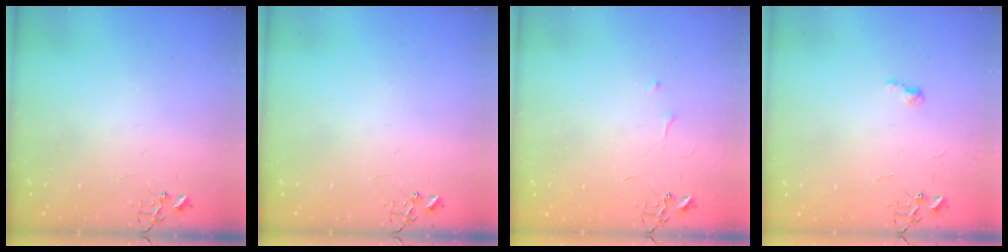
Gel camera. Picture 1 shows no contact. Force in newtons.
{"total": 0.0}
{"total": 4.7, "press": 4.7, "slide": 0.7}
{"total": 5.9, "press": 5.9, "slide": 0.4}